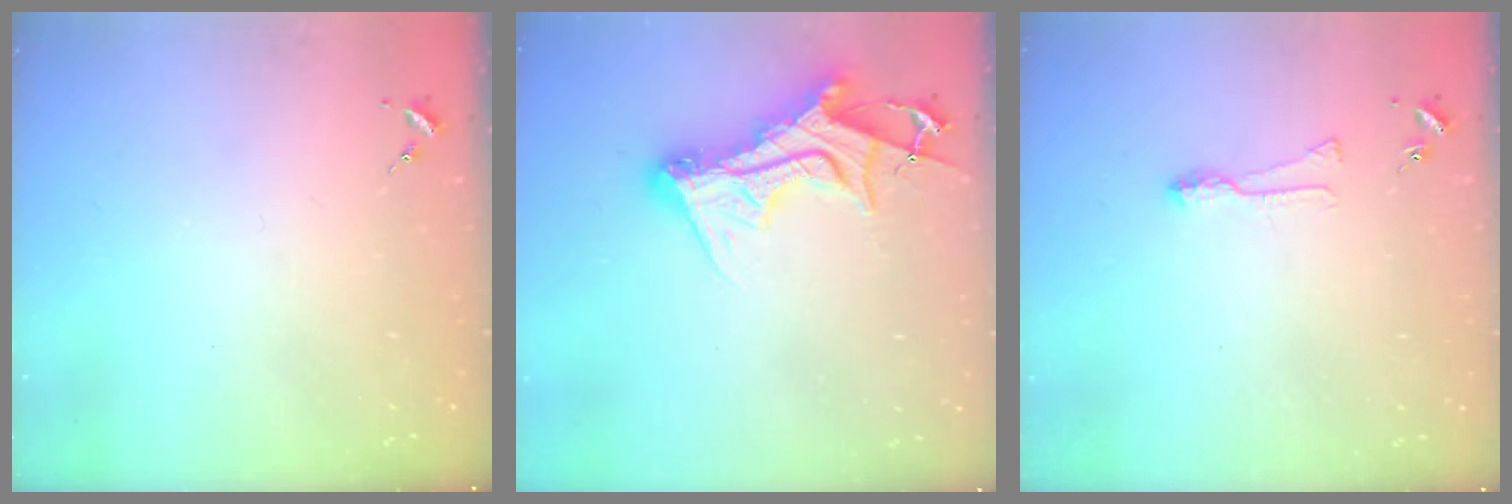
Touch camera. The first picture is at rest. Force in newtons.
{"total": 14.9, "press": 14.8, "slide": 1.5}
{"total": 6.4, "press": 6.4, "slide": 0.7}